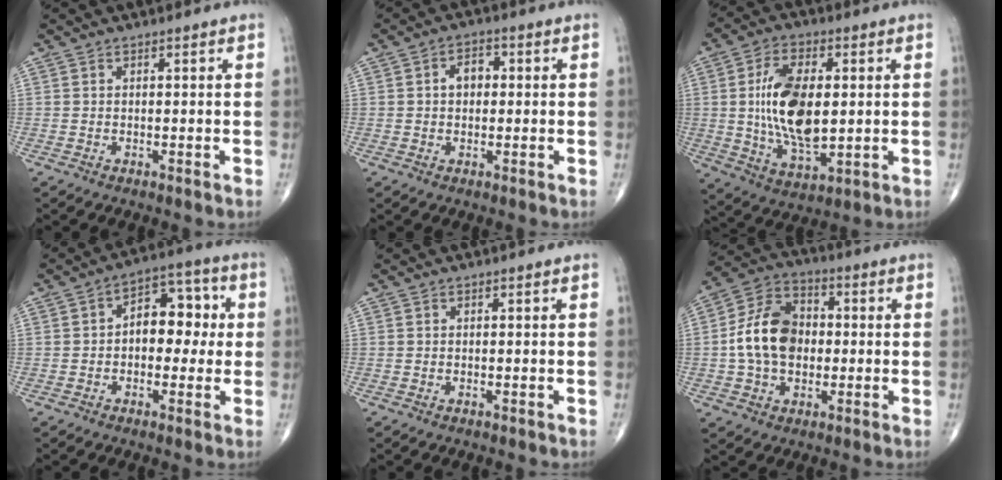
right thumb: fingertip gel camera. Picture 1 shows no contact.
{"total": 4.1, "force": [0.3, 3.0, 2.8], "torque": [-0.033, 0.014, -0.001]}
{"total": 15.9, "force": [1.1, 8.1, 13.6], "torque": [-0.242, -0.011, 0.025]}
{"total": 10.0, "force": [0.4, 6.6, 7.5], "torque": [-0.066, 0.031, -0.005]}
{"total": 0.0}
{"total": 13.1, "force": [-0.4, 9.5, 9.1], "torque": [-0.147, 0.029, -0.015]}